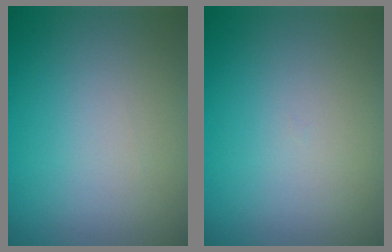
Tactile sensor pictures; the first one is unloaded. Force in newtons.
{"total": 0.0}